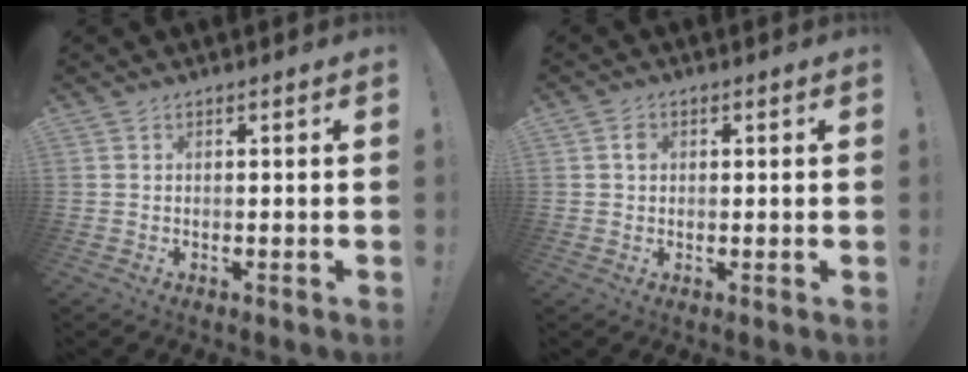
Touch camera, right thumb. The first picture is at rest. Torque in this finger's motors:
{"motor_torque": [0.08, -0.04, 0.02, -0.21, 0.13]}